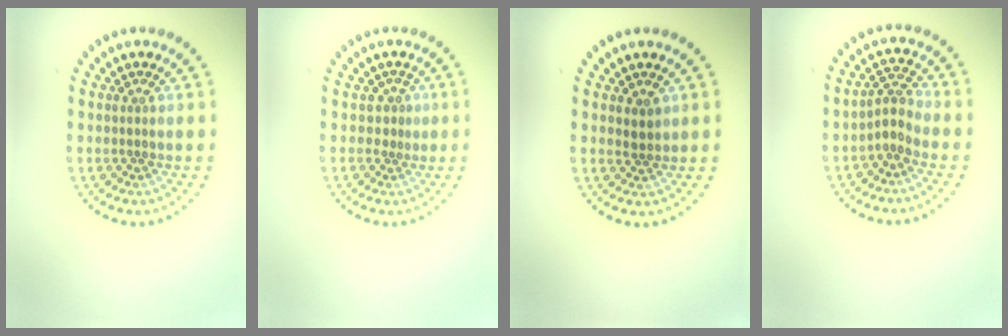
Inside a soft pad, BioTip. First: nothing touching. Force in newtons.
{"total": 1.2, "press": 0.5, "slide": 1.0}
{"total": 1.3, "press": 1.1, "slide": 0.6}
{"total": 2.1, "press": 1.6, "slide": 1.3}